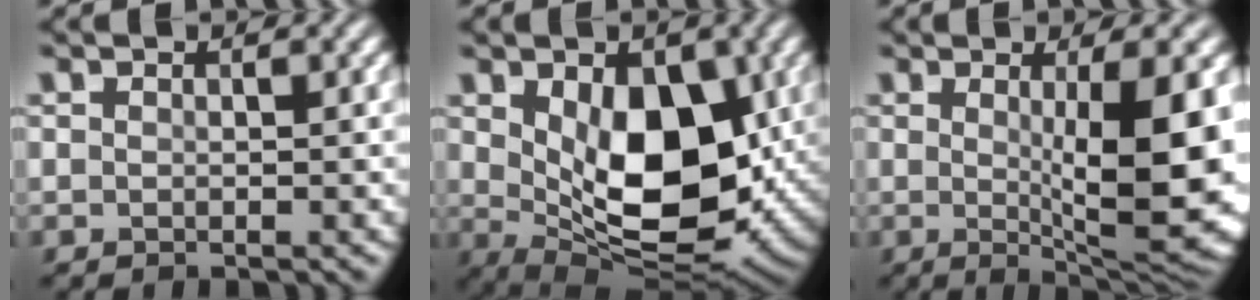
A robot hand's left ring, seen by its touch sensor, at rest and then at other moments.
{"total": 10.6, "force": [1.1, 6.0, 8.7], "torque": [-0.135, -0.021, 0.030]}
{"total": 10.6, "force": [0.1, 2.7, 10.2], "torque": [-0.135, -0.017, 0.009]}